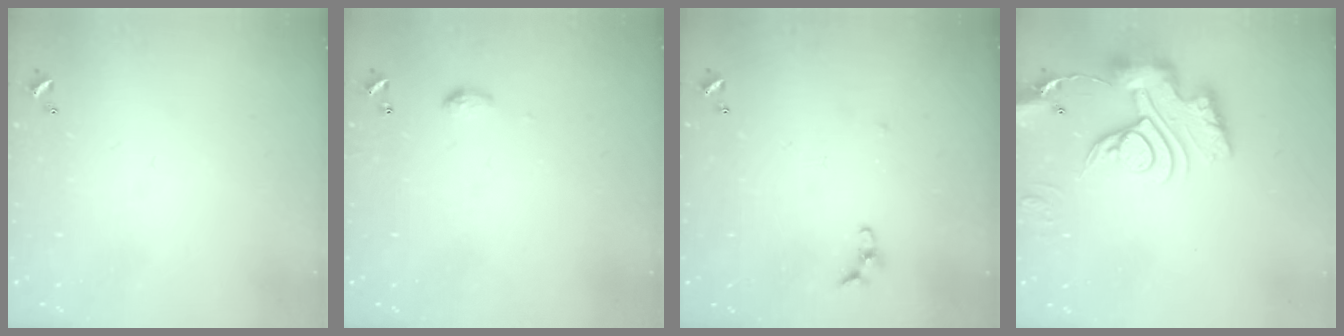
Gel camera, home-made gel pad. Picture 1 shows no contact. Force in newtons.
{"total": 4.7, "press": 4.7, "slide": 0.6}
{"total": 4.6, "press": 4.5, "slide": 0.7}
{"total": 15.5, "press": 15.4, "slide": 1.7}